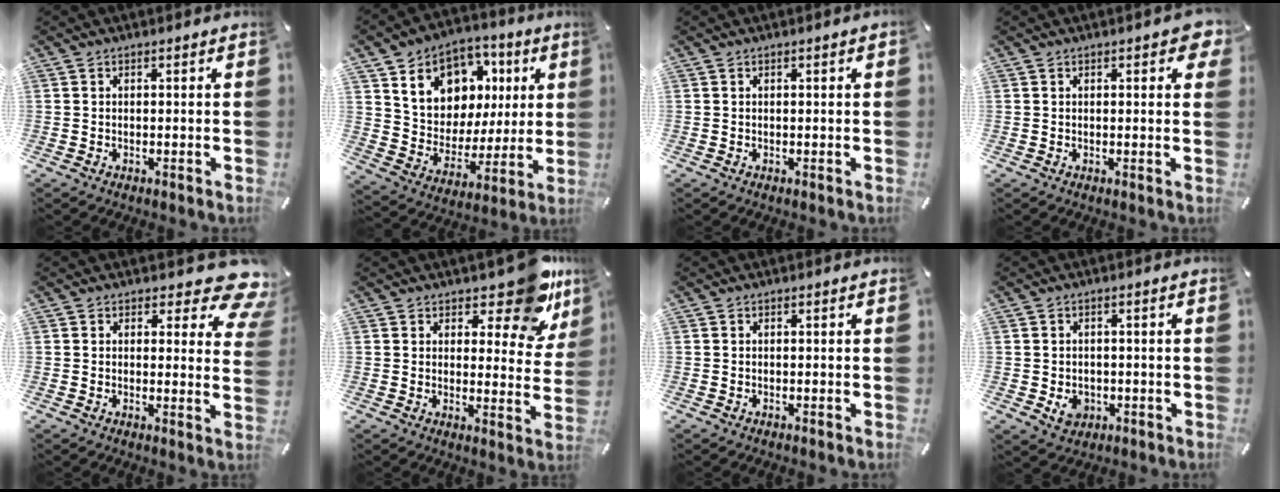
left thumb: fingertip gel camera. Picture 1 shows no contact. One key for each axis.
{"total": 14.3, "fx": 6.3, "fy": 11.8, "fz": 5.0, "tx": -0.083, "ty": -0.036, "tz": 0.122}
{"total": 0.8, "fx": 0.1, "fy": 0.0, "fz": 0.8, "tx": -0.012, "ty": 0.000, "tz": 0.002}
{"total": 3.4, "fx": 1.4, "fy": 1.4, "fz": 2.8, "tx": -0.034, "ty": -0.002, "tz": 0.018}
{"total": 8.7, "fx": 5.6, "fy": 3.8, "fz": 5.4, "tx": -0.051, "ty": -0.039, "tz": 0.094}
{"total": 12.3, "fx": 9.1, "fy": 4.9, "fz": 6.6, "tx": -0.064, "ty": -0.069, "tz": 0.155}
{"total": 0.0}
{"total": 4.3, "fx": -1.0, "fy": 3.7, "fz": 1.9, "tx": -0.022, "ty": -0.002, "tz": -0.019}